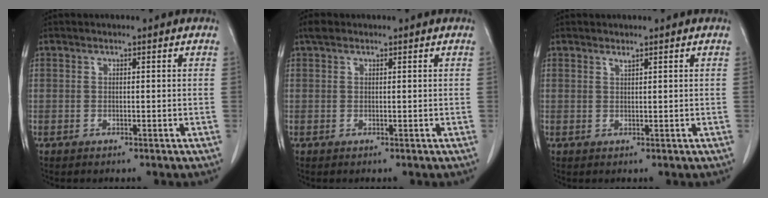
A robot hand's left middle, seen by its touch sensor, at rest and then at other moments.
{"total": 1.2, "force": [0.9, 0.7, 0.5], "torque": [-0.010, 0.012, 0.013]}
{"total": 0.6, "force": [0.5, -0.2, 0.2], "torque": [-0.012, -0.008, 0.013]}